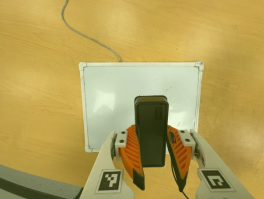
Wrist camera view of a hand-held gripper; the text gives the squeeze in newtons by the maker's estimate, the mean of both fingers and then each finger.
{"total": 8.4, "left": 6.9, "right": 10.0}